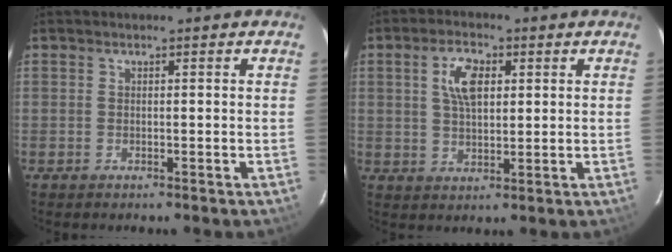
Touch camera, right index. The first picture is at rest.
{"total": 6.4, "force": [2.0, 3.3, 5.1], "torque": [-0.096, 0.011, 0.038]}